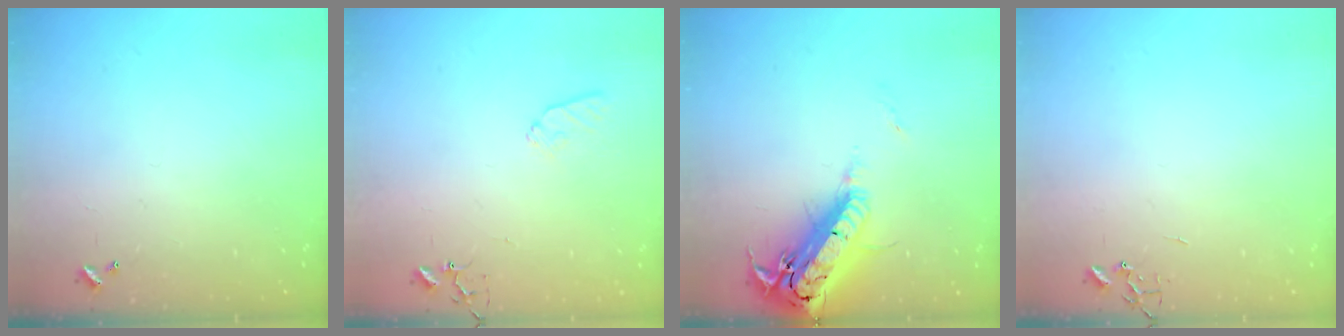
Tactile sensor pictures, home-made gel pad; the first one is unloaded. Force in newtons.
{"total": 7.7, "press": 7.6, "slide": 0.9}
{"total": 22.8, "press": 22.3, "slide": 4.6}
{"total": 0.0}